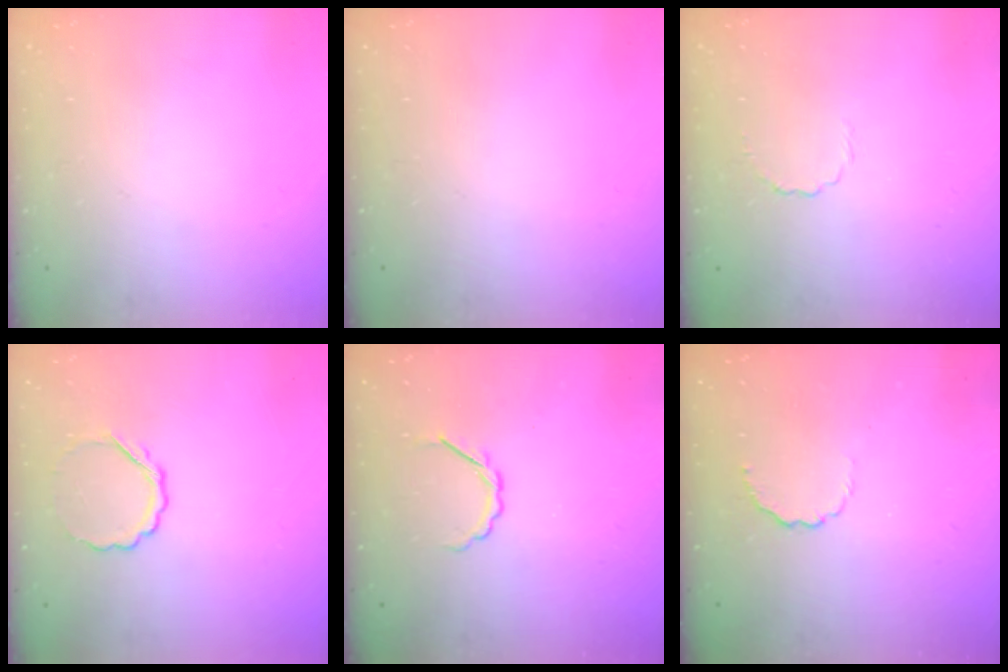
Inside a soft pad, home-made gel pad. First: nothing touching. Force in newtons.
{"total": 0.0}
{"total": 2.6, "press": 2.4, "slide": 1.0}
{"total": 4.7, "press": 4.6, "slide": 1.1}
{"total": 2.5, "press": 2.4, "slide": 0.8}
{"total": 3.3, "press": 3.0, "slide": 1.1}